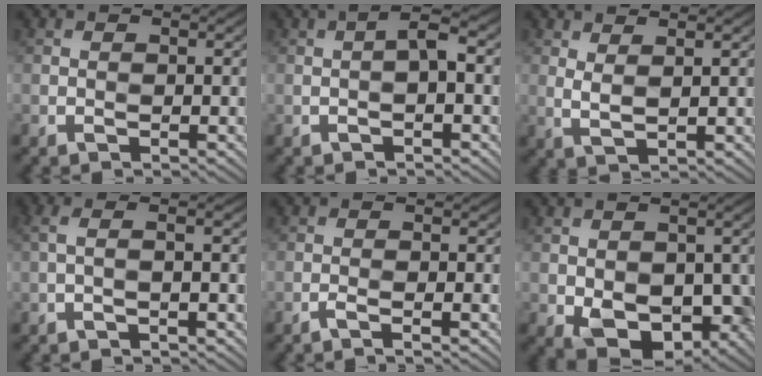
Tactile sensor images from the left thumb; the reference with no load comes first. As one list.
[{"total": 2.8, "force": [-0.1, 0.3, 2.8], "torque": [-0.045, 0.010, -0.010]}, {"total": 2.6, "force": [2.3, 0.3, 1.2], "torque": [-0.025, 0.003, 0.044]}, {"total": 3.4, "force": [-0.5, 0.7, 3.3], "torque": [-0.046, 0.006, -0.018]}, {"total": 1.8, "force": [-1.1, 0.2, 1.4], "torque": [-0.015, 0.005, -0.027]}, {"total": 7.4, "force": [-1.3, 5.3, 5.0], "torque": [-0.079, -0.029, 0.003]}]